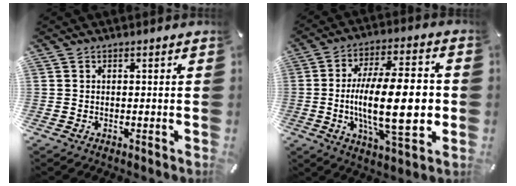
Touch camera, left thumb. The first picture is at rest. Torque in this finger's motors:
{"motor_torque": [1.71, 3.30, 2.64, 0.13, 0.30]}